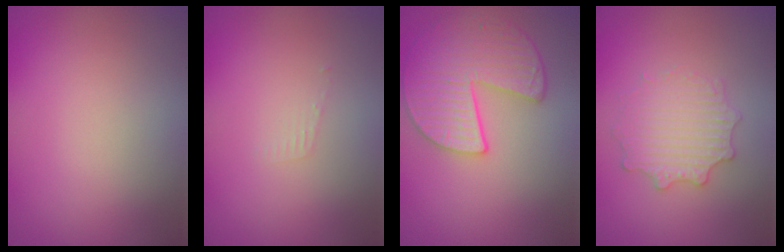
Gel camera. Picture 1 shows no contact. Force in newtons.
{"total": 0.7, "press": 0.7, "slide": 0.1}
{"total": 4.9, "press": 4.7, "slide": 1.6}
{"total": 3.0, "press": 2.9, "slide": 0.4}